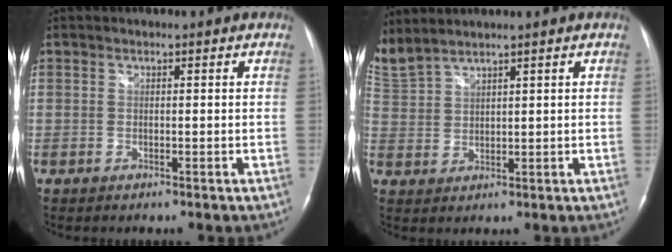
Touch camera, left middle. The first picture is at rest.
{"total": 6.9, "force": [6.3, 0.5, 2.7], "torque": [-0.089, 0.013, 0.142]}